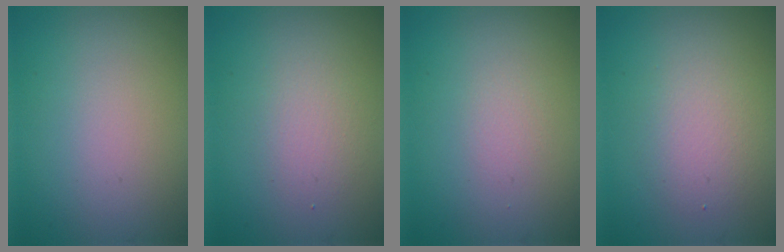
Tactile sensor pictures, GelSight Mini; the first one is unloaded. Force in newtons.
{"total": 1.9, "press": 1.9, "slide": 0.1}
{"total": 0.7, "press": 0.7, "slide": 0.1}
{"total": 2.9, "press": 2.9, "slide": 0.4}